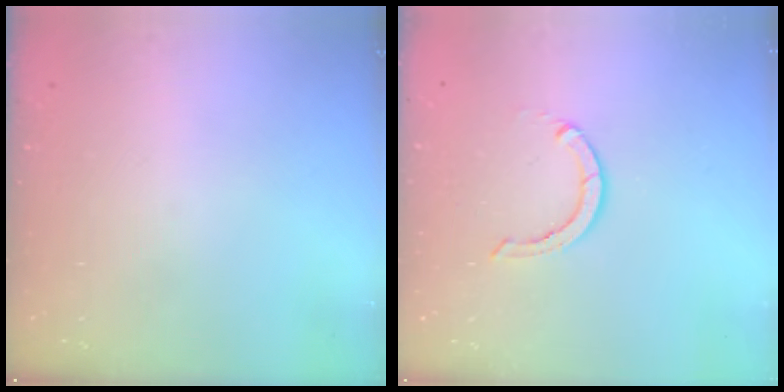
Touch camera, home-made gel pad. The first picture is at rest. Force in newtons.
{"total": 2.9, "press": 2.9, "slide": 0.1}